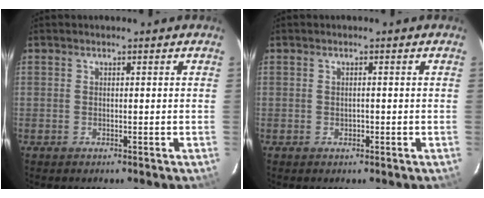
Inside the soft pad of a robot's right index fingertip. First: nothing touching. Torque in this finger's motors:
{"motor_torque": [-0.02, 0.18, 0.04, -0.01]}